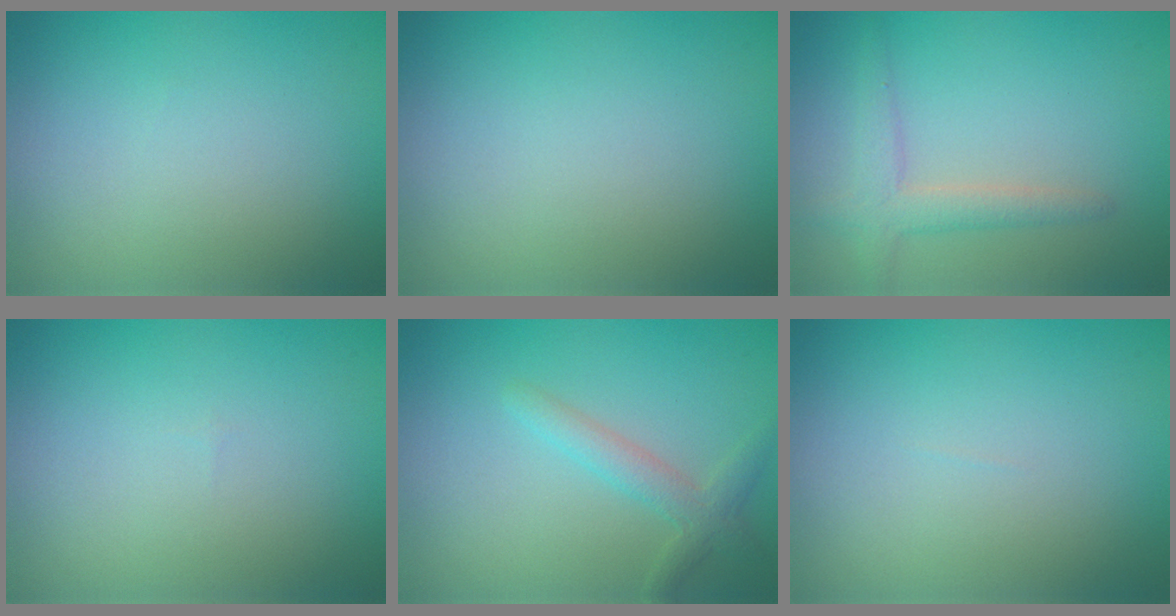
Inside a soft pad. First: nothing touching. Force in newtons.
{"total": 0.0}
{"total": 2.7, "press": 2.7, "slide": 0.2}
{"total": 0.0}
{"total": 2.5, "press": 2.5, "slide": 0.1}
{"total": 0.0}